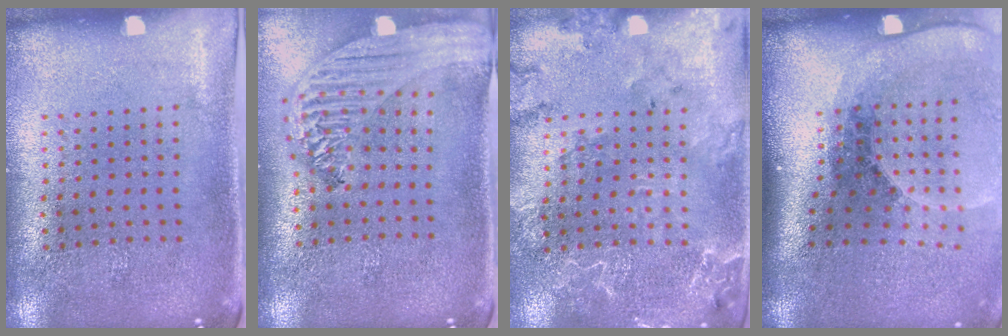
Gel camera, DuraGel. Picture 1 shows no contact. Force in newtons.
{"total": 2.4, "press": 2.1, "slide": 1.3}
{"total": 2.2, "press": 2.1, "slide": 0.5}
{"total": 2.7, "press": 1.9, "slide": 2.0}